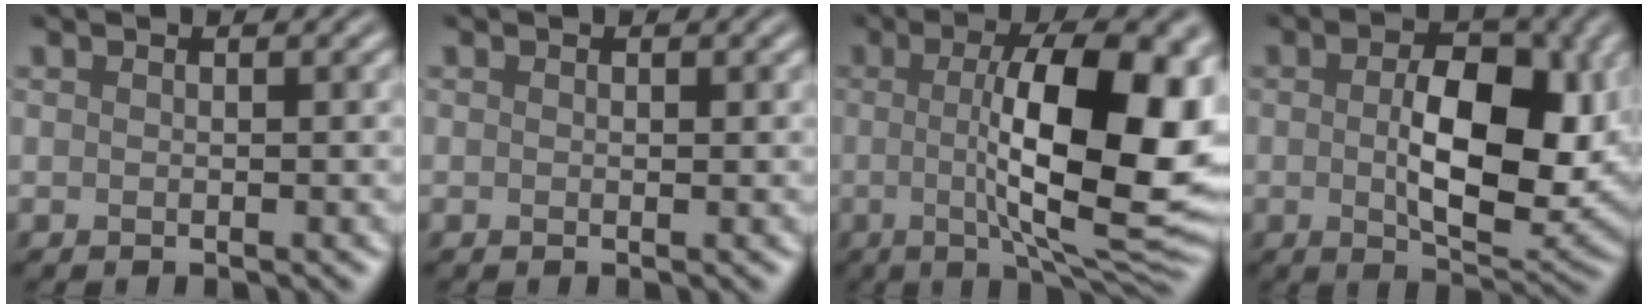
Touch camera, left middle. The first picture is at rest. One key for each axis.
{"total": 0.0}
{"total": 14.4, "fx": 0.4, "fy": 4.5, "fz": 13.7, "tx": -0.190, "ty": 0.001, "tz": 0.005}
{"total": 9.3, "fx": 0.0, "fy": 4.7, "fz": 8.0, "tx": -0.127, "ty": -0.005, "tz": 0.004}